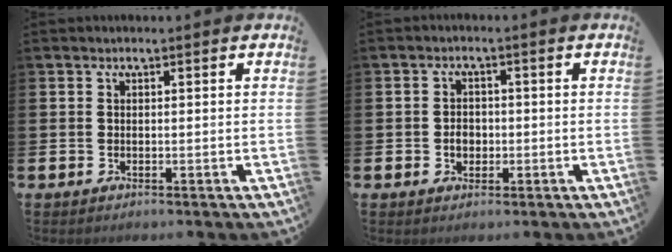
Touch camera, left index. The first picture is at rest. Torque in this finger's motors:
{"motor_torque": [0.02, 0.03, 0.00, 0.02]}